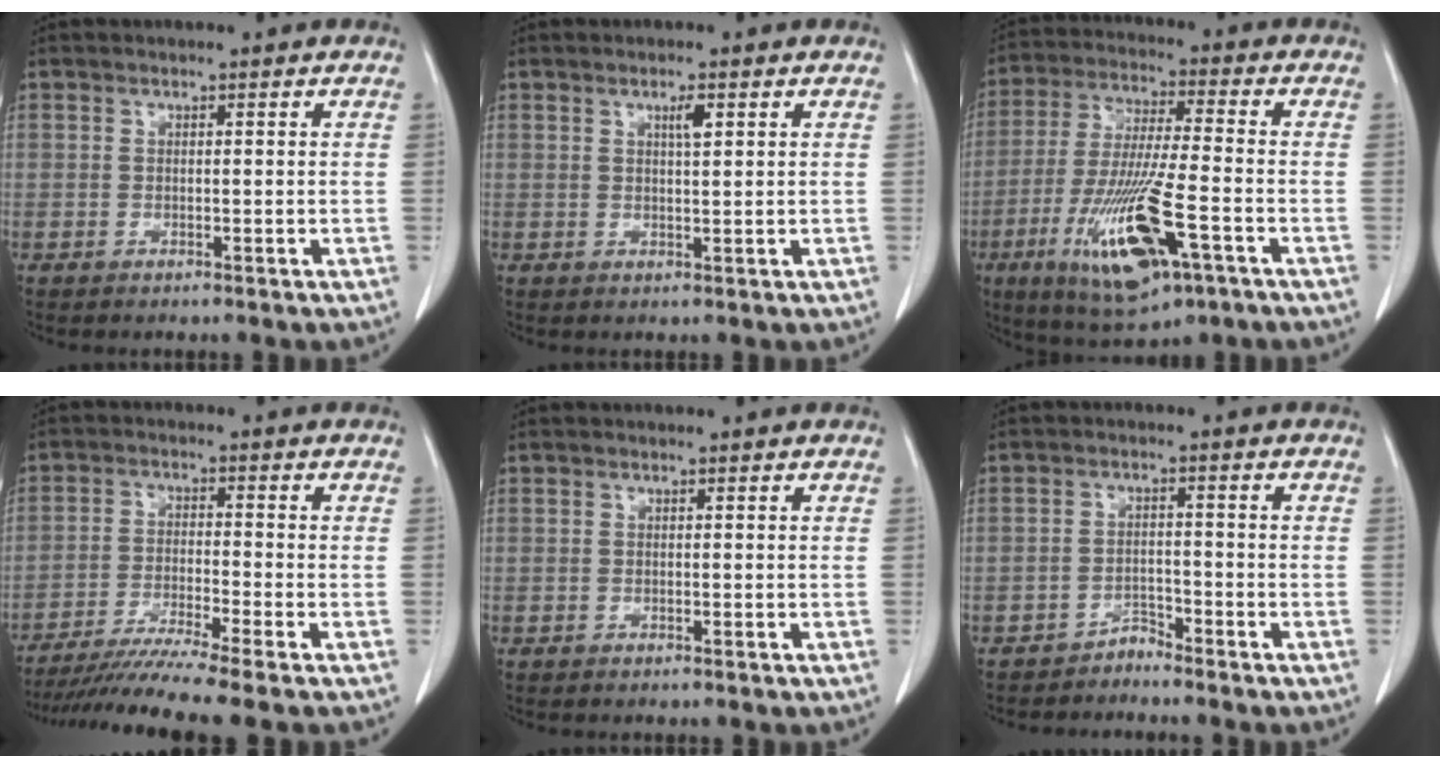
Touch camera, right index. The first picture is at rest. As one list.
[{"total": 2.0, "force": [0.9, 0.2, 1.8], "torque": [-0.031, -0.001, 0.016]}, {"total": 16.6, "force": [-6.9, 2.7, 14.9], "torque": [-0.302, -0.035, -0.116]}, {"total": 9.8, "force": [-8.3, -2.2, 4.8], "torque": [-0.070, -0.029, -0.140]}, {"total": 0.0}, {"total": 2.0, "force": [-2.0, 0.4, -0.2], "torque": [0.012, -0.001, -0.034]}]